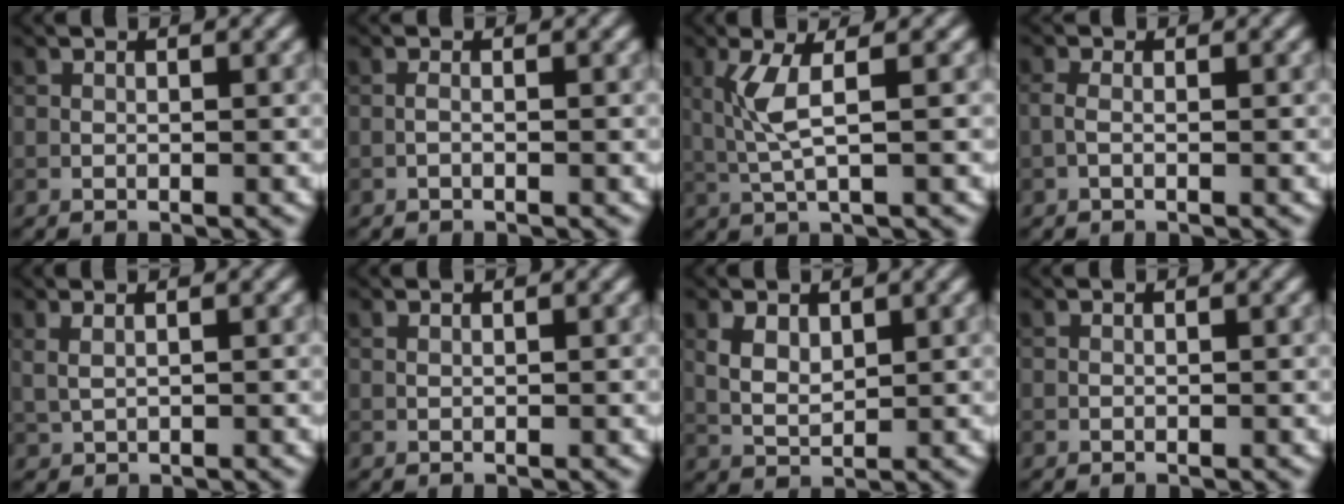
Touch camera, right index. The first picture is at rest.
{"total": 0.5, "force": [-0.2, 0.0, 0.5], "torque": [-0.012, 0.000, -0.006]}
{"total": 3.3, "force": [0.7, 0.6, 3.2], "torque": [-0.078, -0.002, 0.018]}
{"total": 1.1, "force": [-0.2, 0.5, 1.0], "torque": [-0.026, 0.000, -0.008]}
{"total": 1.1, "force": [0.7, 0.5, 0.7], "torque": [-0.020, -0.003, 0.020]}
{"total": 0.0}
{"total": 2.6, "force": [1.1, 1.6, 1.8], "torque": [-0.043, -0.003, 0.025]}
{"total": 0.0}